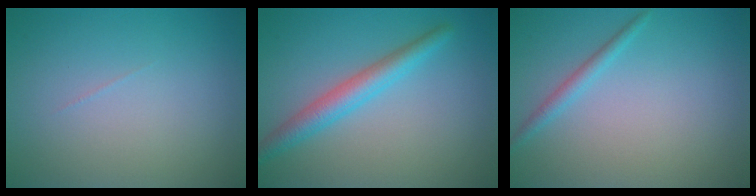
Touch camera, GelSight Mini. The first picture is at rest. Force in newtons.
{"total": 3.3, "press": 3.3, "slide": 0.2}
{"total": 1.4, "press": 1.4, "slide": 0.1}